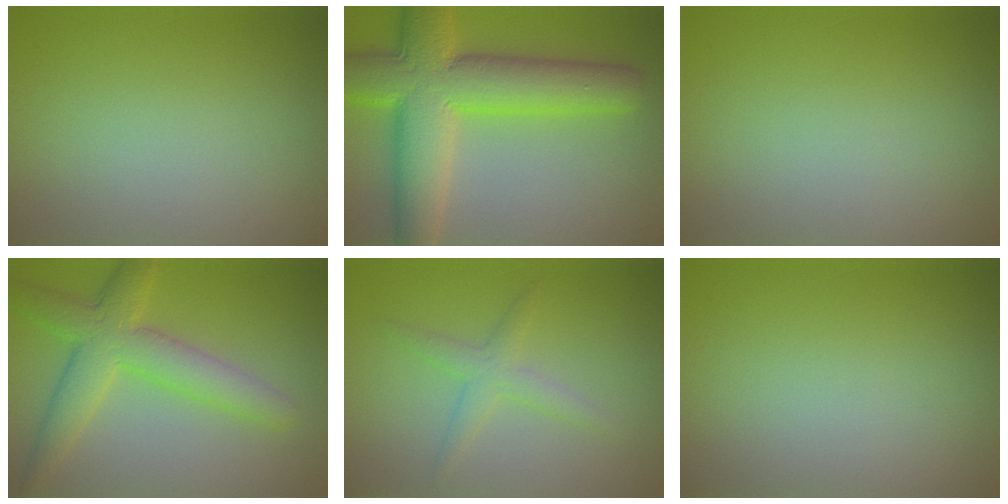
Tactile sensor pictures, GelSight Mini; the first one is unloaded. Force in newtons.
{"total": 11.0, "press": 11.0, "slide": 0.4}
{"total": 0.0}
{"total": 5.8, "press": 5.8, "slide": 0.2}
{"total": 2.1, "press": 2.1, "slide": 0.1}
{"total": 0.0}